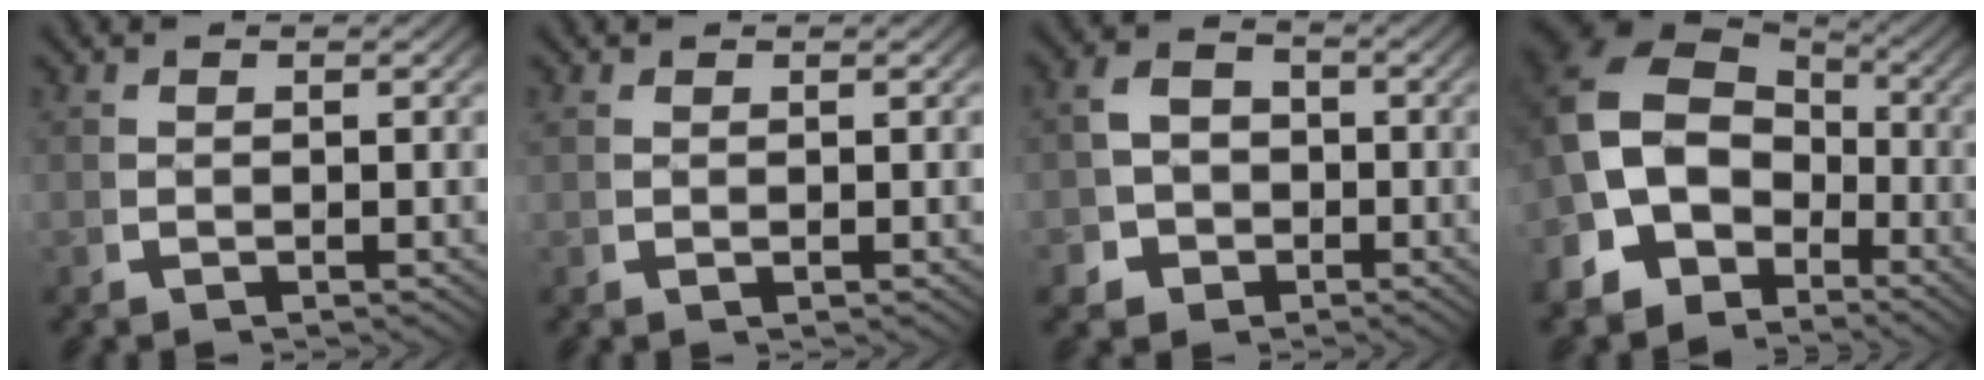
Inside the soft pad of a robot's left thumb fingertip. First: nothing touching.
{"total": 0.6, "force": [0.4, -0.2, 0.4], "torque": [-0.014, -0.001, 0.012]}
{"total": 6.1, "force": [-1.9, 5.2, 2.4], "torque": [-0.046, -0.018, -0.030]}
{"total": 13.7, "force": [-0.7, 10.5, 8.8], "torque": [-0.203, -0.043, -0.004]}